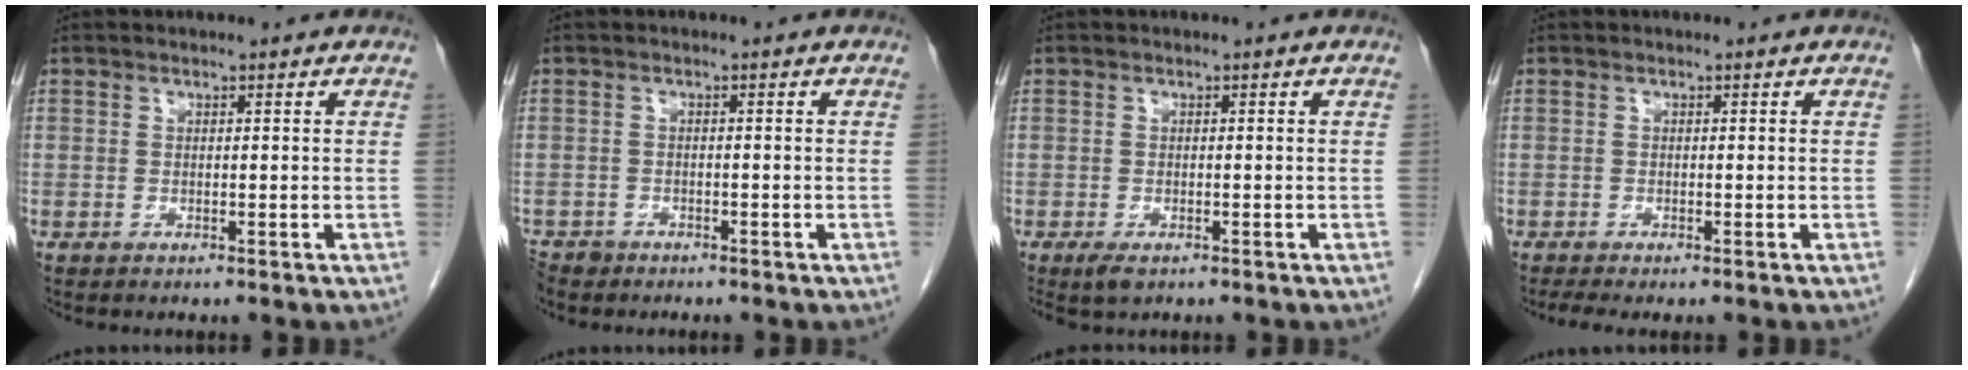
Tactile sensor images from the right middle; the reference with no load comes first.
{"total": 3.1, "force": [-2.6, 1.6, 0.2], "torque": [-0.005, -0.001, -0.046]}
{"total": 2.1, "force": [-1.3, 0.9, 1.5], "torque": [-0.031, -0.005, -0.017]}
{"total": 1.9, "force": [-1.5, 0.2, 1.2], "torque": [-0.024, -0.007, -0.025]}